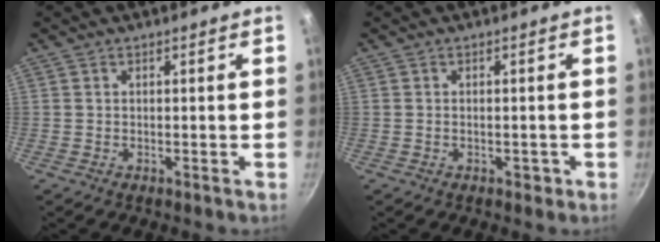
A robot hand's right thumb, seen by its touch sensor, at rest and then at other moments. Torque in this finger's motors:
{"motor_torque": [0.07, -0.10, -0.28, 0.06, -0.03]}